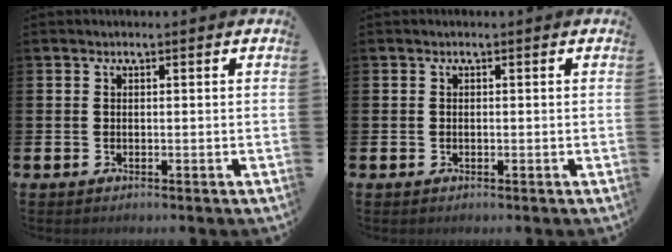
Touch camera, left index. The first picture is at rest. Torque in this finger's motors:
{"motor_torque": [-0.17, 0.12, -0.09, -0.01]}